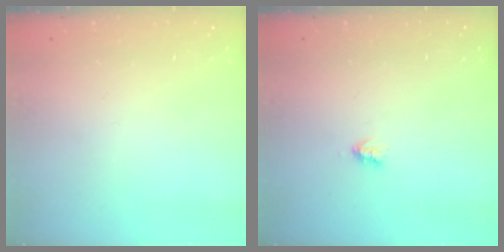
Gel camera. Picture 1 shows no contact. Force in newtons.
{"total": 1.9, "press": 1.8, "slide": 0.4}